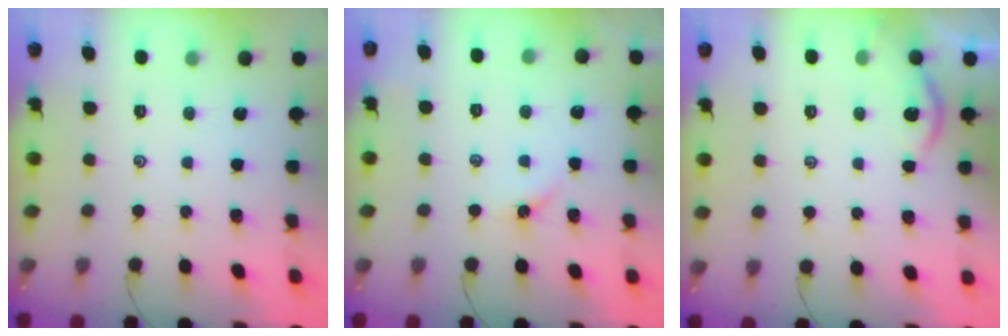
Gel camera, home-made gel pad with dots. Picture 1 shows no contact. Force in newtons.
{"total": 2.7, "press": 2.6, "slide": 0.5}
{"total": 1.8, "press": 1.8, "slide": 0.3}